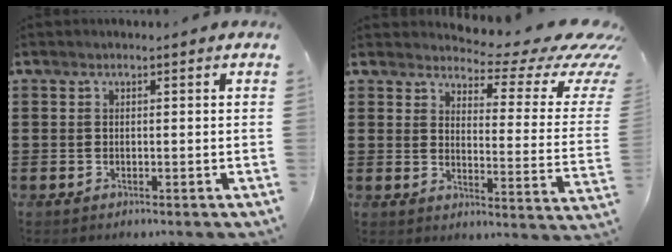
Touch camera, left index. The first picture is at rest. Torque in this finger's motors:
{"motor_torque": [2.14, 0.00, 0.54, 0.02]}